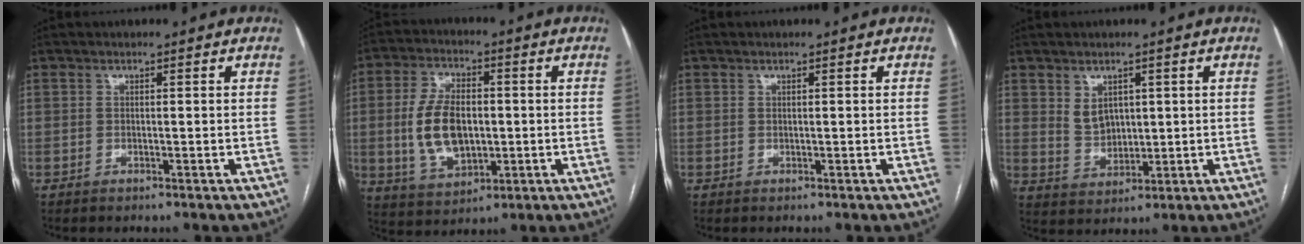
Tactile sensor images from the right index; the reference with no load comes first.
{"total": 10.8, "force": [-0.5, 6.1, 8.9], "torque": [-0.188, 0.009, 0.001]}
{"total": 0.0}
{"total": 4.3, "force": [1.5, 3.2, 2.4], "torque": [-0.051, 0.002, 0.041]}